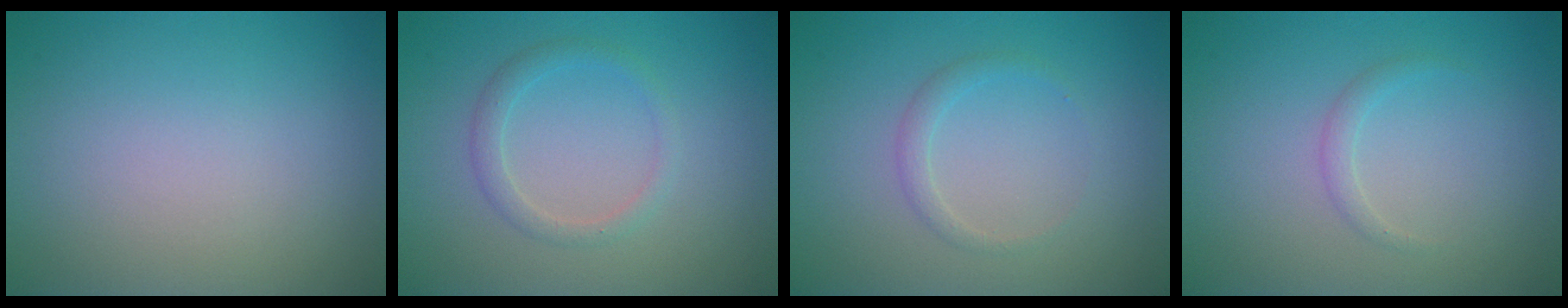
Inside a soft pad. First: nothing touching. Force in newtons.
{"total": 1.6, "press": 1.6, "slide": 0.1}
{"total": 1.2, "press": 1.2, "slide": 0.1}
{"total": 1.0, "press": 1.0, "slide": 0.1}